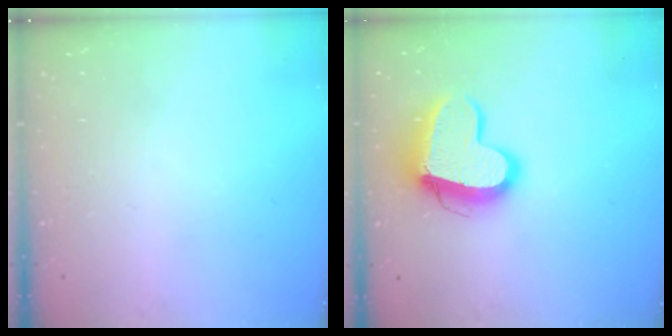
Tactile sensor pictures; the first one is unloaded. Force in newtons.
{"total": 14.7, "press": 14.6, "slide": 1.3}